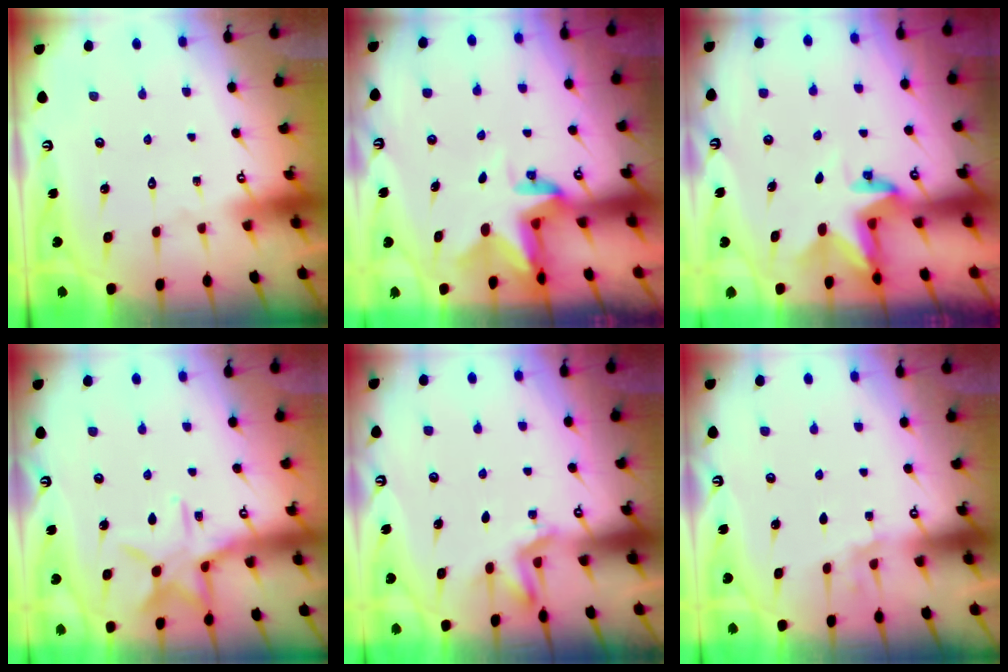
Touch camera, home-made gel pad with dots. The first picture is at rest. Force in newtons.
{"total": 3.0, "press": 3.0, "slide": 0.4}
{"total": 2.8, "press": 2.8, "slide": 0.2}
{"total": 10.8, "press": 10.8, "slide": 0.6}
{"total": 2.0, "press": 1.7, "slide": 1.0}
{"total": 2.7, "press": 2.4, "slide": 1.4}